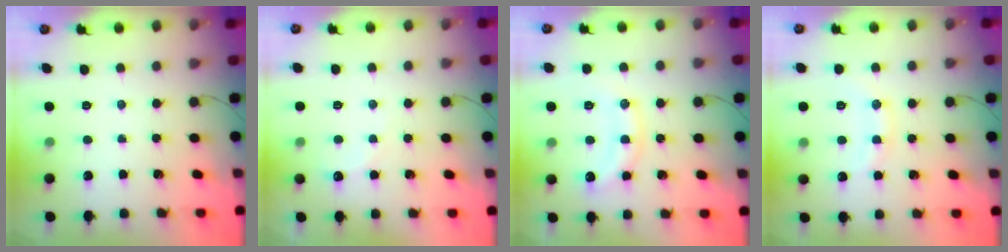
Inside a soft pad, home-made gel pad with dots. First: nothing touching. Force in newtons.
{"total": 3.9, "press": 3.8, "slide": 1.0}
{"total": 13.4, "press": 13.4, "slide": 0.6}
{"total": 7.5, "press": 7.4, "slide": 0.9}